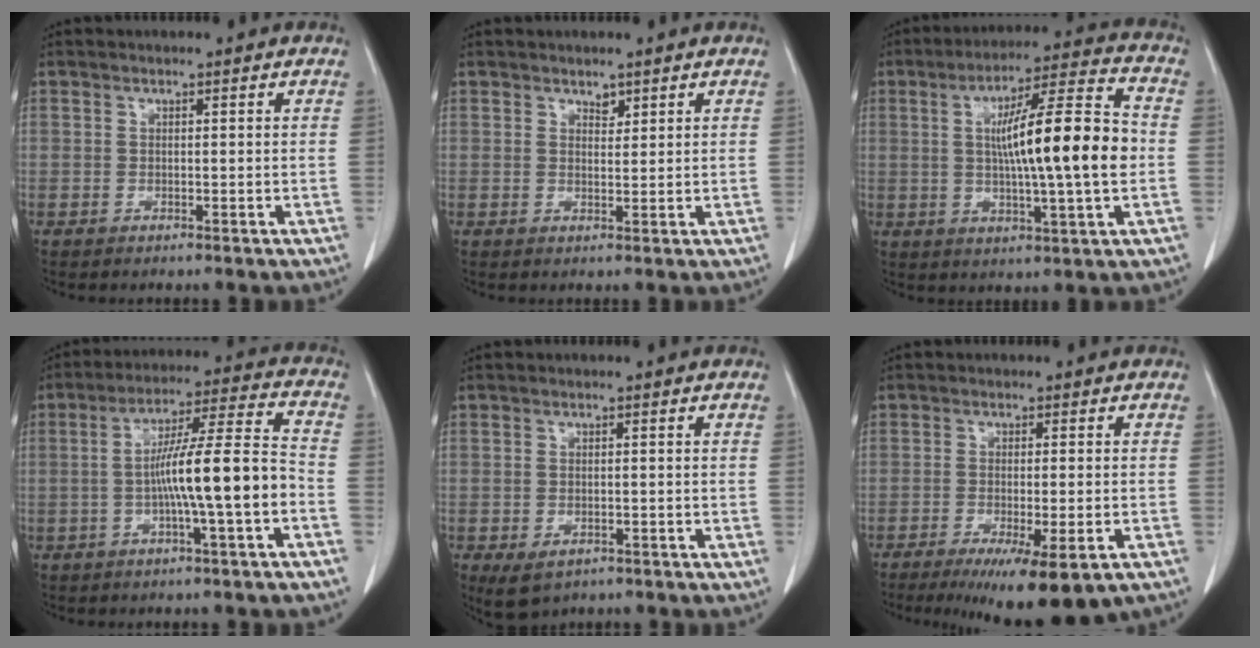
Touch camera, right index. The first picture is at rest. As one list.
[{"total": 1.4, "force": [1.1, 0.7, 0.5], "torque": [-0.006, -0.005, 0.017]}, {"total": 16.0, "force": [0.0, 0.8, 16.0], "torque": [-0.257, 0.012, -0.003]}, {"total": 12.2, "force": [-2.9, -0.3, 11.8], "torque": [-0.206, 0.019, -0.051]}, {"total": 4.0, "force": [-2.2, 2.5, 2.3], "torque": [-0.042, -0.007, -0.023]}, {"total": 12.9, "force": [-8.9, 2.3, 9.1], "torque": [-0.106, -0.022, -0.128]}]